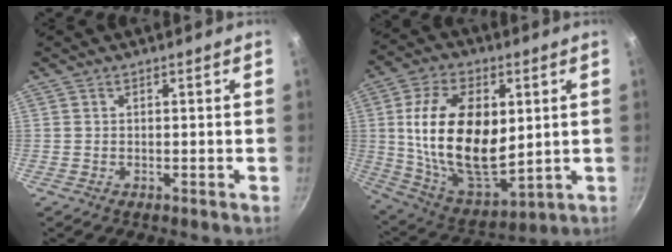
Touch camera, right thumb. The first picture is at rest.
{"total": 22.9, "force": [2.7, 13.5, 18.3], "torque": [-0.311, -0.017, 0.065]}